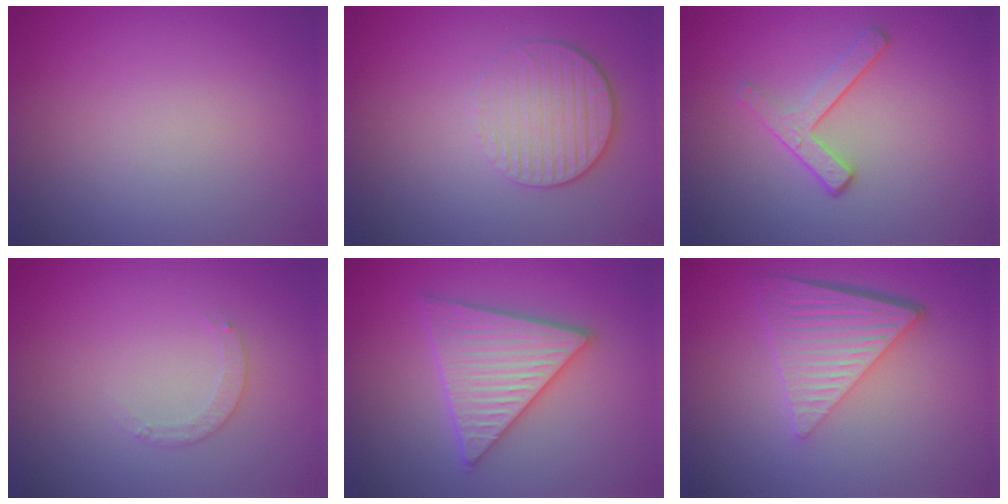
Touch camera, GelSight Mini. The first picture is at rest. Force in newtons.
{"total": 3.6, "press": 2.6, "slide": 2.5}
{"total": 2.3, "press": 1.7, "slide": 1.6}
{"total": 0.8, "press": 0.6, "slide": 0.6}
{"total": 5.6, "press": 5.5, "slide": 0.7}
{"total": 6.2, "press": 4.3, "slide": 4.4}